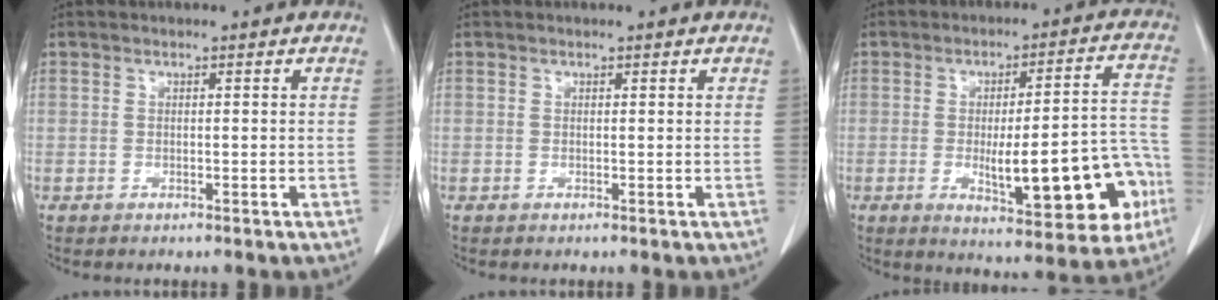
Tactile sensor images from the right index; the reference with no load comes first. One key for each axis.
{"total": 0.0}
{"total": 17.5, "fx": -5.0, "fy": 4.3, "fz": 16.2, "tx": -0.176, "ty": 0.023, "tz": -0.050}